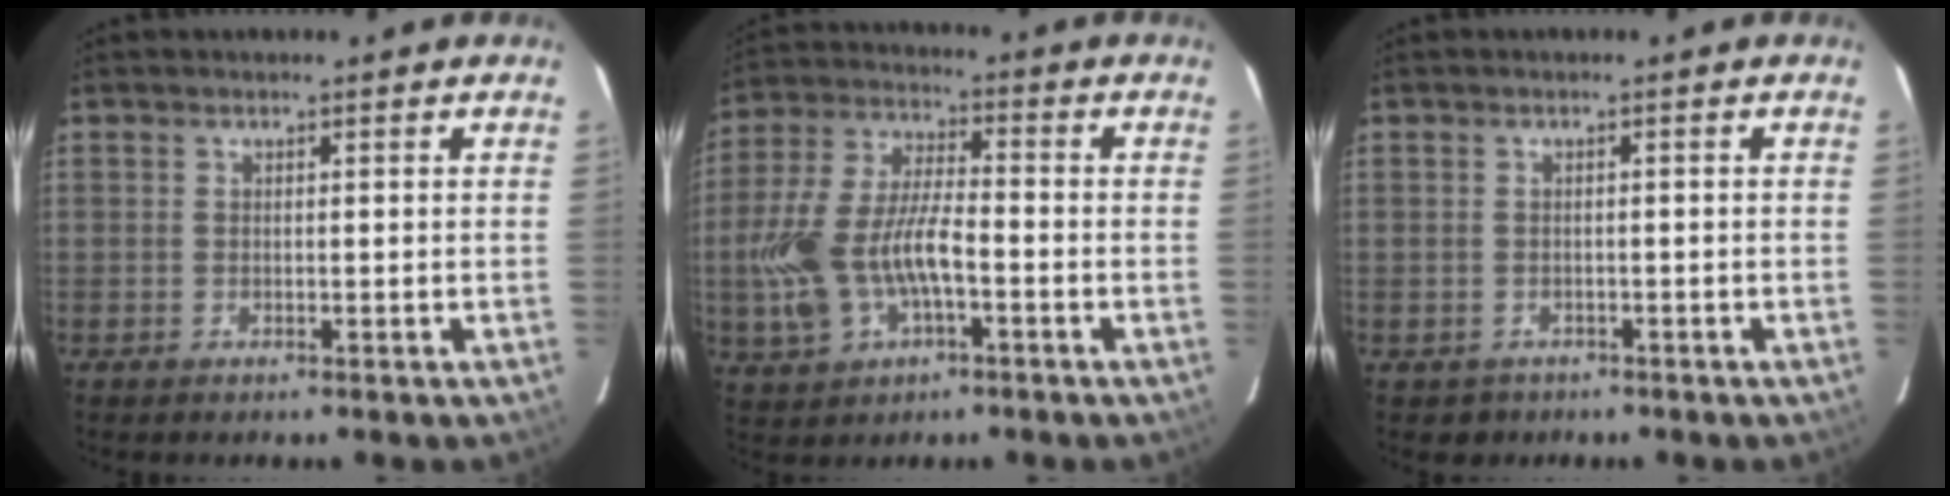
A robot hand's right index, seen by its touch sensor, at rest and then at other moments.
{"total": 14.6, "force": [-3.9, 7.0, 12.2], "torque": [-0.268, 0.003, -0.068]}
{"total": 2.2, "force": [-1.2, 1.9, 0.1], "torque": [-0.007, 0.005, -0.011]}